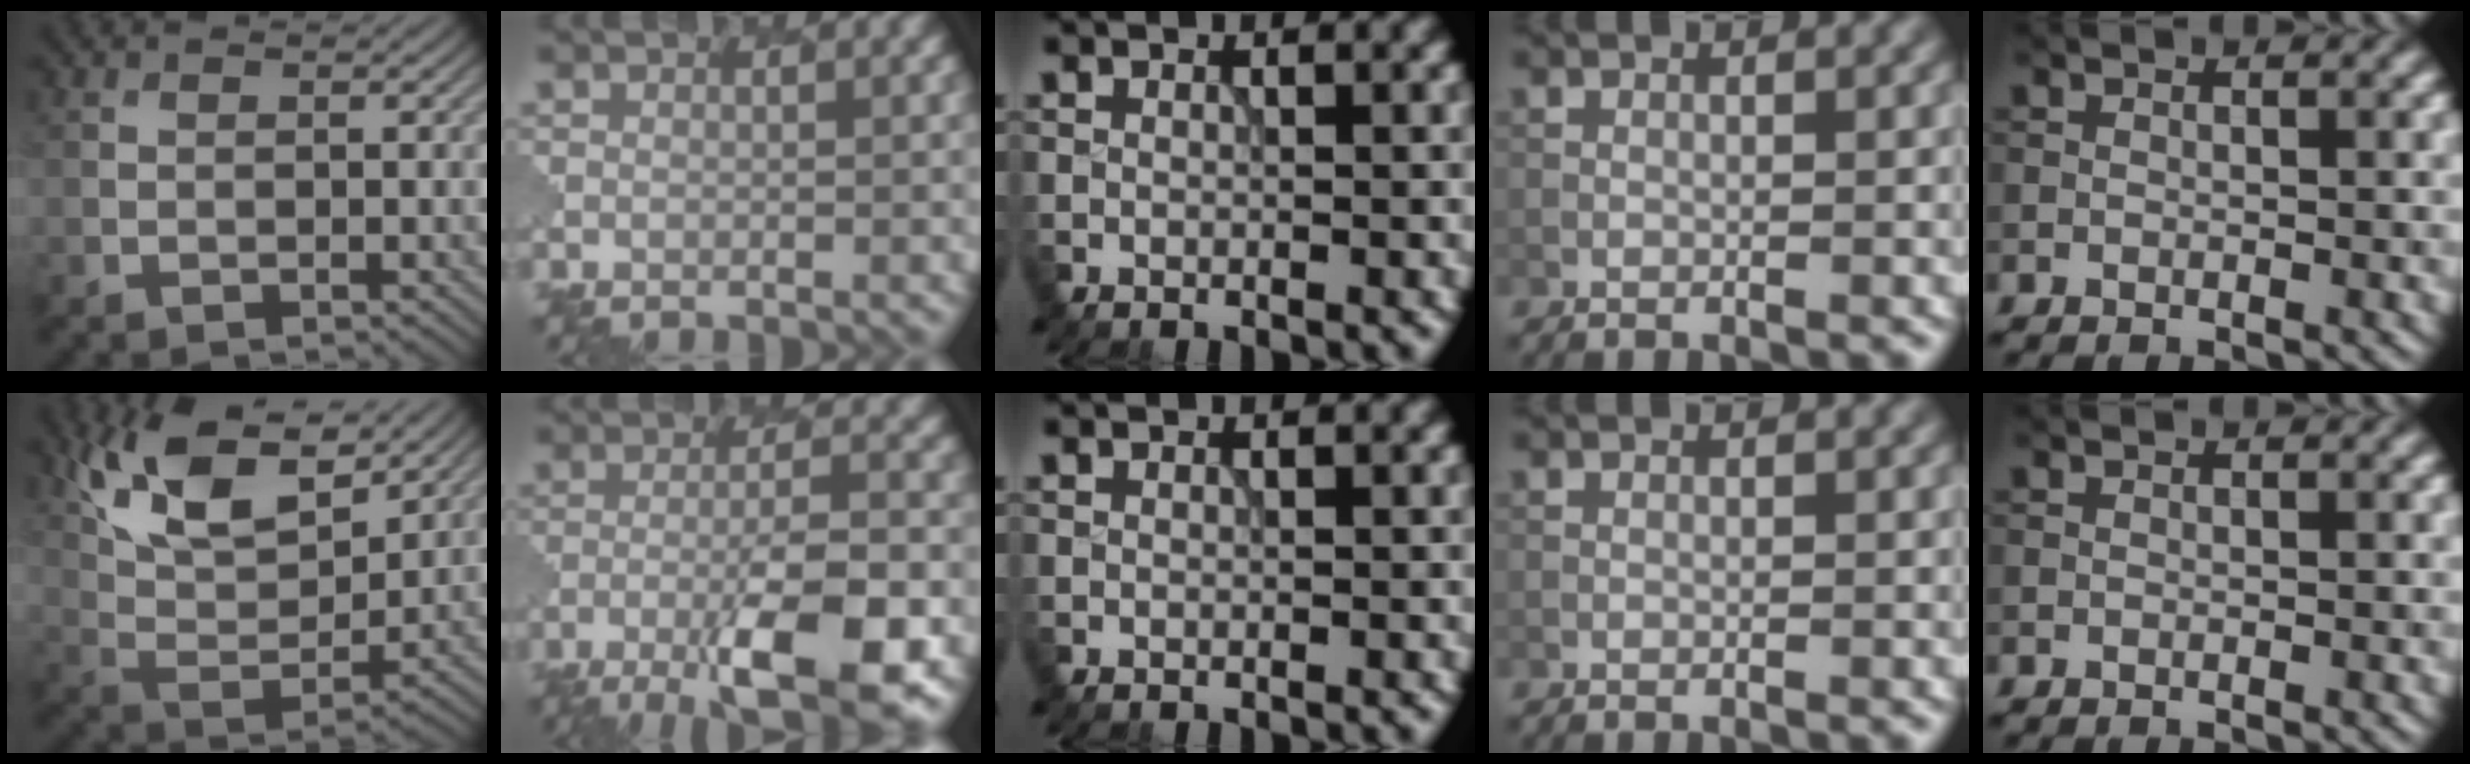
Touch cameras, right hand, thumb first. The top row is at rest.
{"thumb": {"total": 13.1, "force": [8.9, 5.0, 8.3], "torque": [-0.169, 0.004, 0.153]}, "index": {"total": 9.1, "force": [-4.5, 2.2, 7.6], "torque": [-0.125, -0.003, -0.073]}}